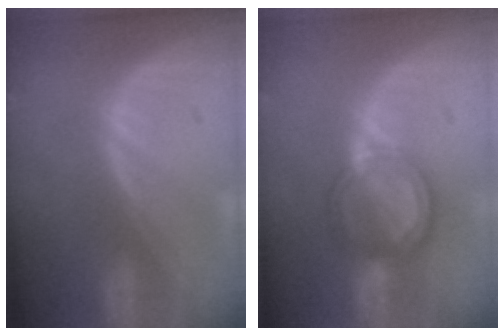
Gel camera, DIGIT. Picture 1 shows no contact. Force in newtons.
{"total": 6.1, "press": 5.5, "slide": 2.7}